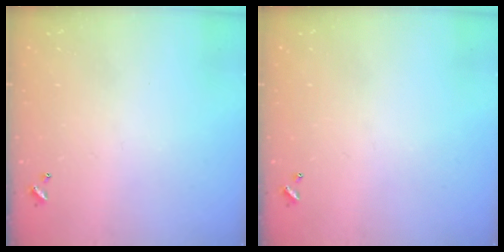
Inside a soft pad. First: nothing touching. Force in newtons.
{"total": 0.0}